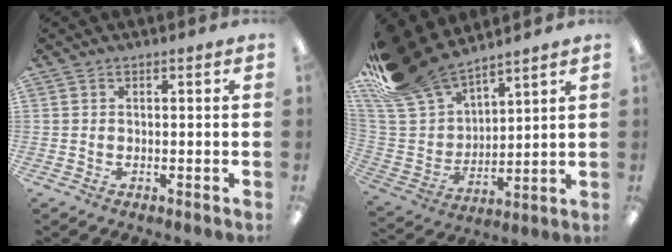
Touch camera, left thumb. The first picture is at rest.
{"total": 18.6, "force": [16.1, 6.8, 6.1], "torque": [-0.154, -0.102, 0.300]}